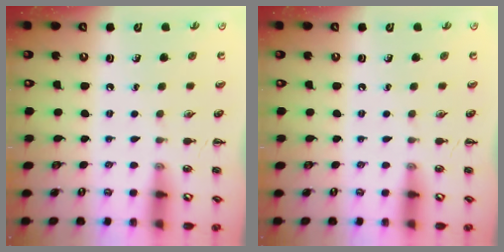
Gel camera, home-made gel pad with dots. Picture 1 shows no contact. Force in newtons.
{"total": 0.0}